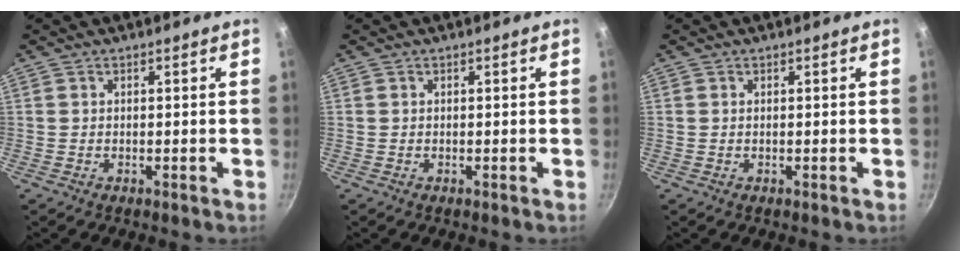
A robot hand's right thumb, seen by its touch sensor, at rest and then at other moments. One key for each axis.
{"total": 0.0}
{"total": 0.0}